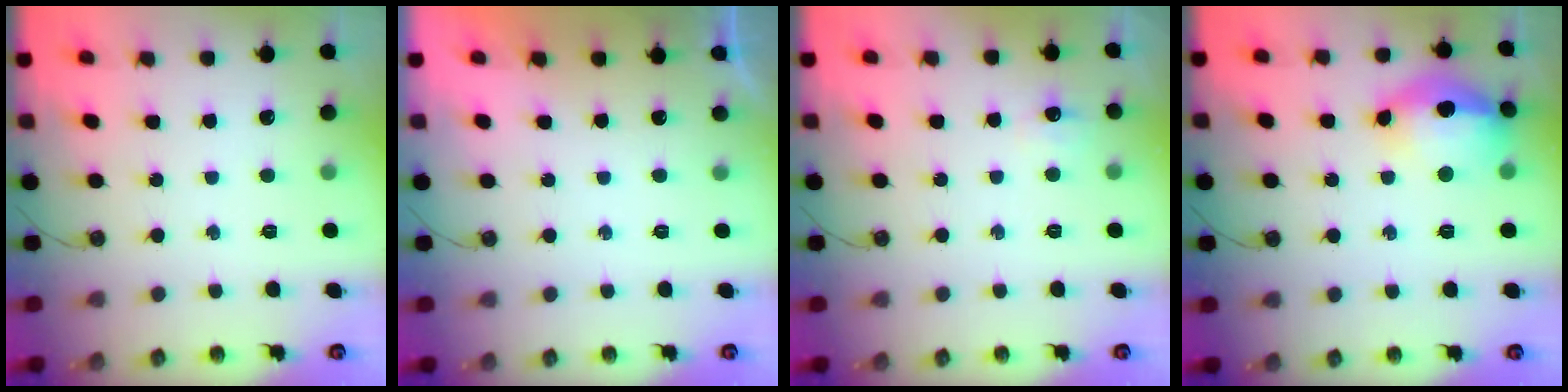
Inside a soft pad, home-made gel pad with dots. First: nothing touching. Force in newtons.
{"total": 0.0}
{"total": 13.7, "press": 6.1, "slide": 12.2}
{"total": 16.0, "press": 15.9, "slide": 1.9}